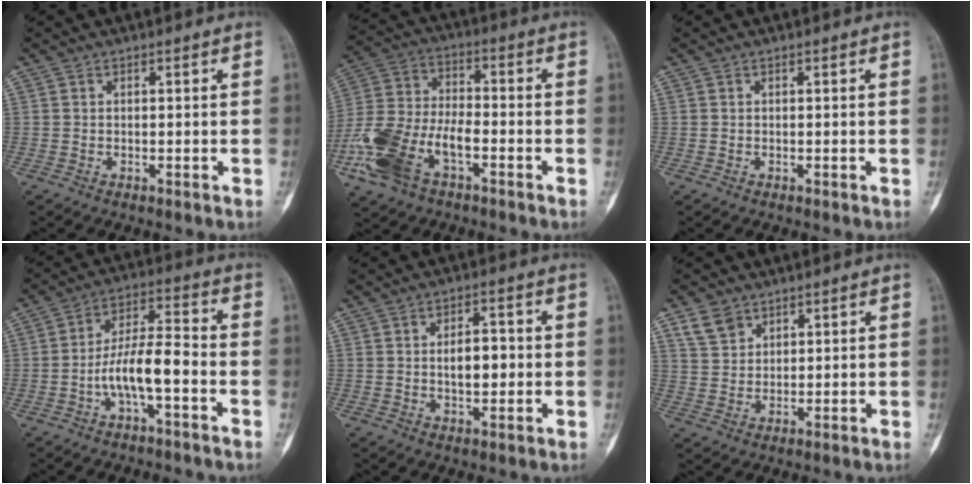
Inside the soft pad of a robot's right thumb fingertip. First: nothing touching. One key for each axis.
{"total": 15.7, "fx": -6.9, "fy": 8.4, "fz": 11.4, "tx": -0.239, "ty": 0.030, "tz": -0.136}
{"total": 0.0}
{"total": 10.3, "fx": -3.6, "fy": 3.2, "fz": 9.1, "tx": -0.170, "ty": 0.044, "tz": -0.067}
{"total": 5.6, "fx": 0.0, "fy": 3.0, "fz": 4.8, "tx": -0.062, "ty": 0.010, "tz": -0.001}
{"total": 5.3, "fx": 3.4, "fy": 3.6, "fz": 1.9, "tx": -0.023, "ty": -0.012, "tz": 0.071}